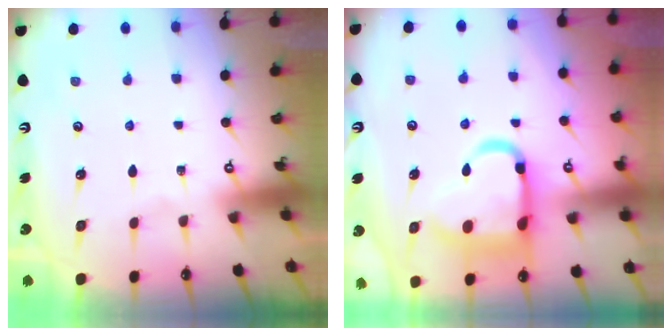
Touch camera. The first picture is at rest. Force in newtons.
{"total": 14.8, "press": 14.7, "slide": 1.7}